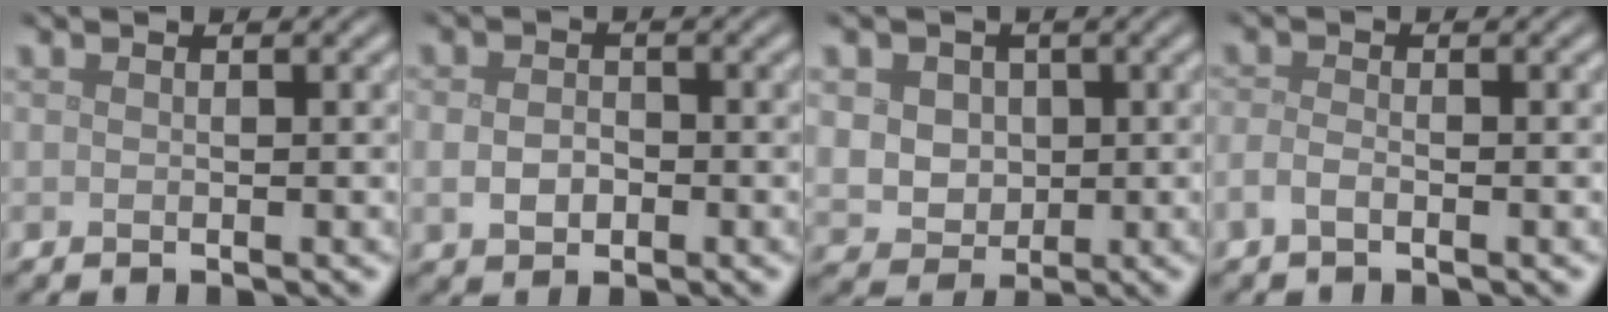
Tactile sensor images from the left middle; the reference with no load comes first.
{"total": 2.2, "force": [-0.5, 1.6, 1.4], "torque": [-0.030, -0.002, -0.012]}
{"total": 5.7, "force": [1.5, 4.9, 2.6], "torque": [-0.054, 0.019, 0.021]}
{"total": 1.4, "force": [-0.9, 0.5, 0.9], "torque": [-0.025, -0.001, -0.021]}